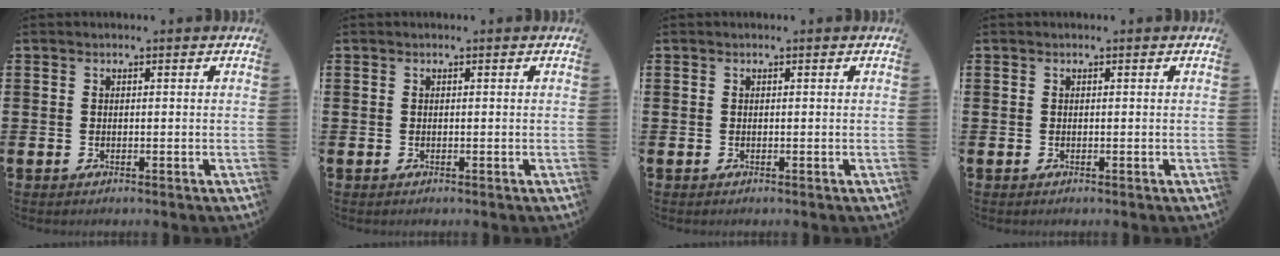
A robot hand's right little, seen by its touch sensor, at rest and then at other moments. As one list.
[{"total": 0.0}, {"total": 0.0}, {"total": 0.0}]